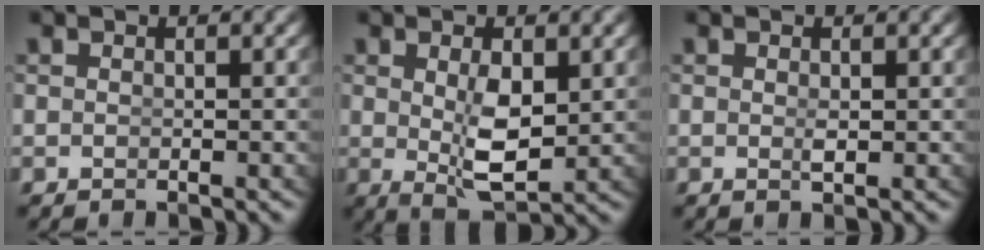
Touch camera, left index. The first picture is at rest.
{"total": 4.7, "force": [0.1, 1.8, 4.3], "torque": [-0.072, -0.021, 0.016]}
{"total": 0.7, "force": [0.0, -0.1, 0.6], "torque": [-0.014, -0.008, 0.007]}